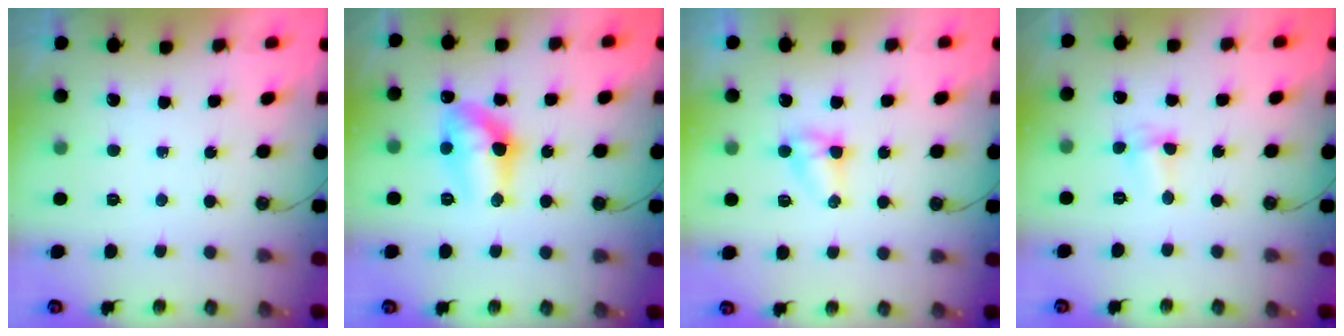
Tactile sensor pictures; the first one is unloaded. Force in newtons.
{"total": 12.5, "press": 12.5, "slide": 0.6}
{"total": 3.7, "press": 3.7, "slide": 0.5}
{"total": 3.0, "press": 2.9, "slide": 0.6}